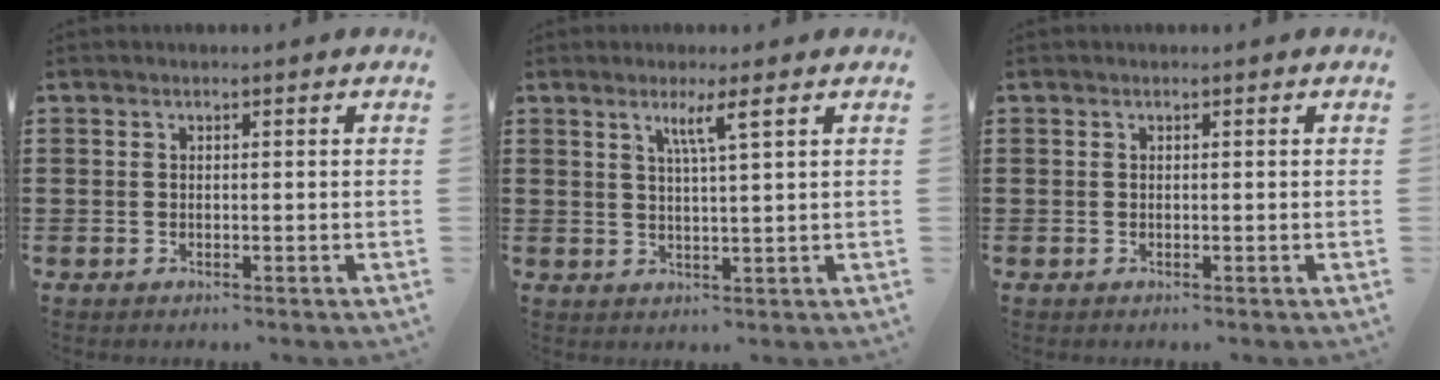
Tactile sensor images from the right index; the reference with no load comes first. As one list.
[{"total": 3.7, "force": [1.8, -0.4, 3.1], "torque": [-0.066, -0.005, 0.028]}, {"total": 0.0}]